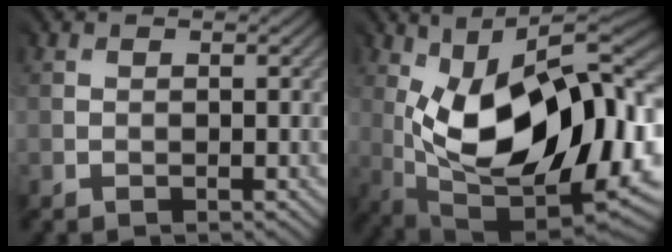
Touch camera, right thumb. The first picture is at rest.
{"total": 15.8, "force": [0.6, 7.2, 14.1], "torque": [-0.228, 0.016, 0.012]}